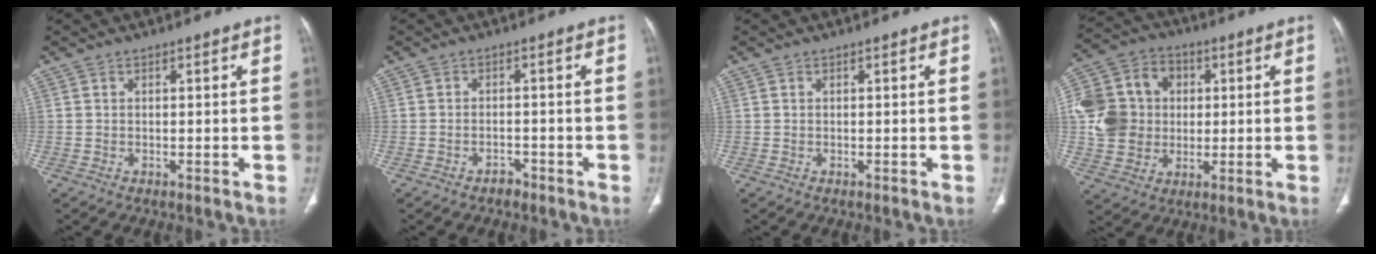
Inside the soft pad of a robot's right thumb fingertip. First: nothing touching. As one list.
[{"total": 1.9, "force": [-1.5, 0.9, 0.5], "torque": [-0.011, 0.009, -0.023]}, {"total": 0.0}, {"total": 15.8, "force": [1.3, 13.6, 8.0], "torque": [-0.140, 0.020, 0.026]}]